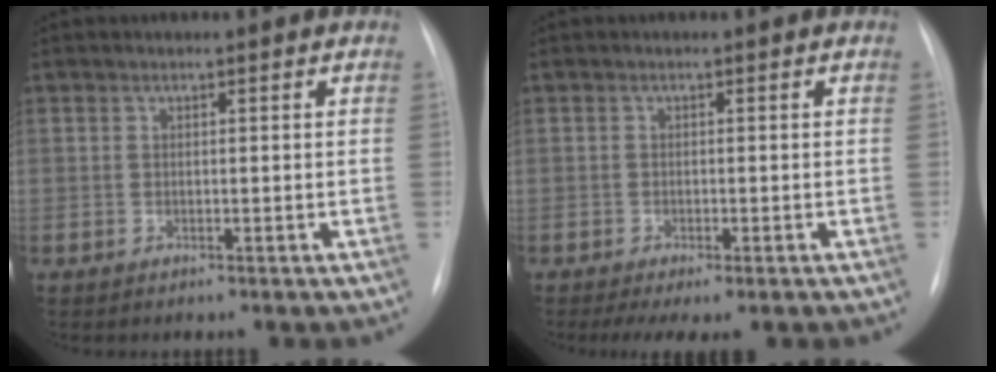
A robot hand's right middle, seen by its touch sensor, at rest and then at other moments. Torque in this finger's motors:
{"motor_torque": [0.83, -0.62, 0.09, 0.02]}